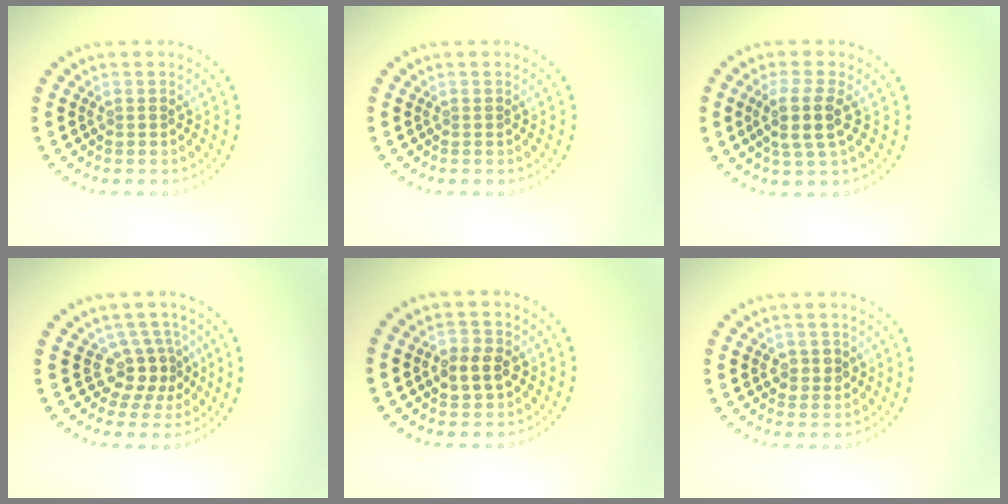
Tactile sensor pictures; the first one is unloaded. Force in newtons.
{"total": 0.0}
{"total": 3.0, "press": 2.5, "slide": 1.6}
{"total": 3.1, "press": 2.4, "slide": 2.0}
{"total": 2.9, "press": 2.8, "slide": 0.2}
{"total": 1.8, "press": 1.8, "slide": 0.1}